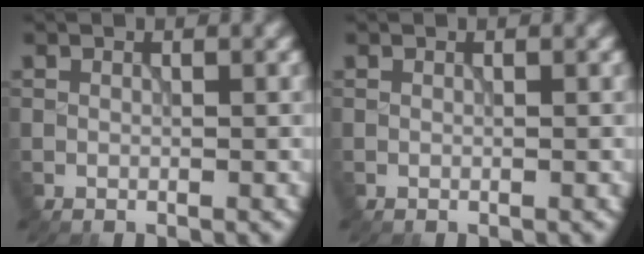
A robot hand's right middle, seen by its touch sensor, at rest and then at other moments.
{"total": 0.0}